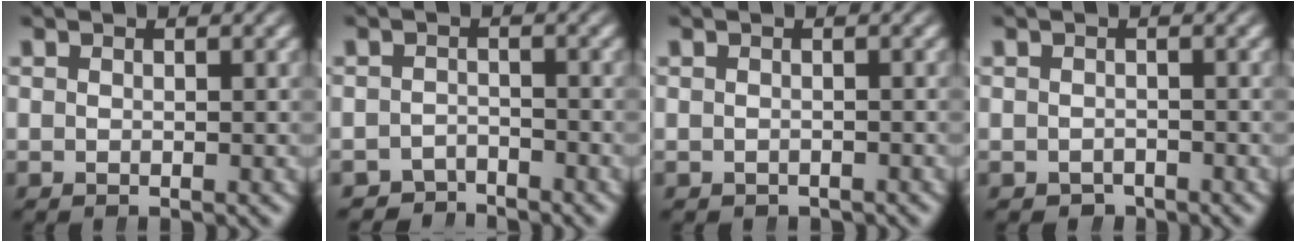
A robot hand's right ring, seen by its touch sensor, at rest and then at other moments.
{"total": 3.1, "force": [-3.0, 0.8, -0.2], "torque": [0.006, -0.015, -0.051]}
{"total": 1.0, "force": [-0.9, 0.4, -0.1], "torque": [-0.006, -0.011, -0.008]}
{"total": 1.5, "force": [-1.3, 0.7, -0.1], "torque": [-0.001, -0.014, -0.015]}